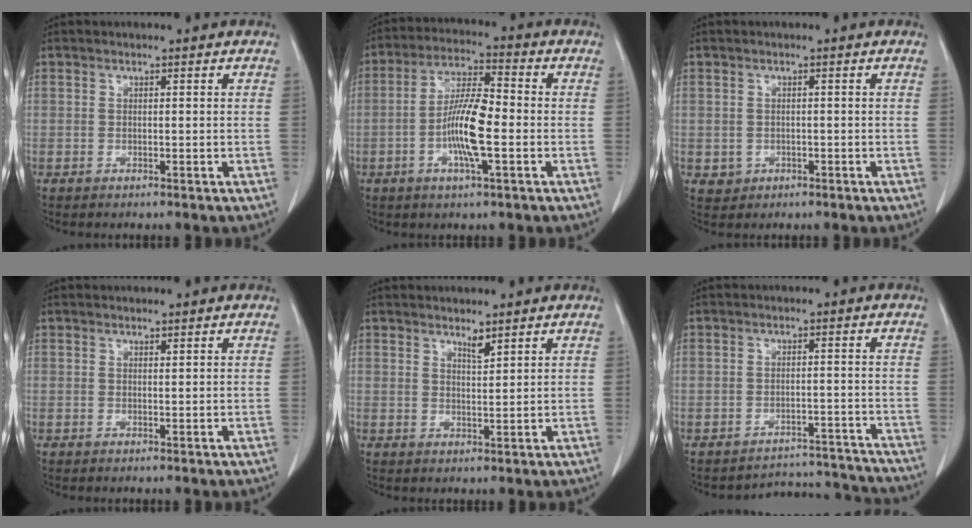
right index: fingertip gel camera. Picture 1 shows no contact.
{"total": 9.9, "force": [-2.3, 1.6, 9.5], "torque": [-0.183, 0.003, -0.049]}
{"total": 1.9, "force": [-0.4, 1.9, 0.2], "torque": [0.006, 0.006, 0.002]}
{"total": 0.0}
{"total": 1.8, "force": [1.5, 0.1, 1.0], "torque": [-0.019, -0.007, 0.030]}
{"total": 8.9, "force": [-8.5, 1.8, -1.9], "torque": [0.039, 0.041, -0.099]}